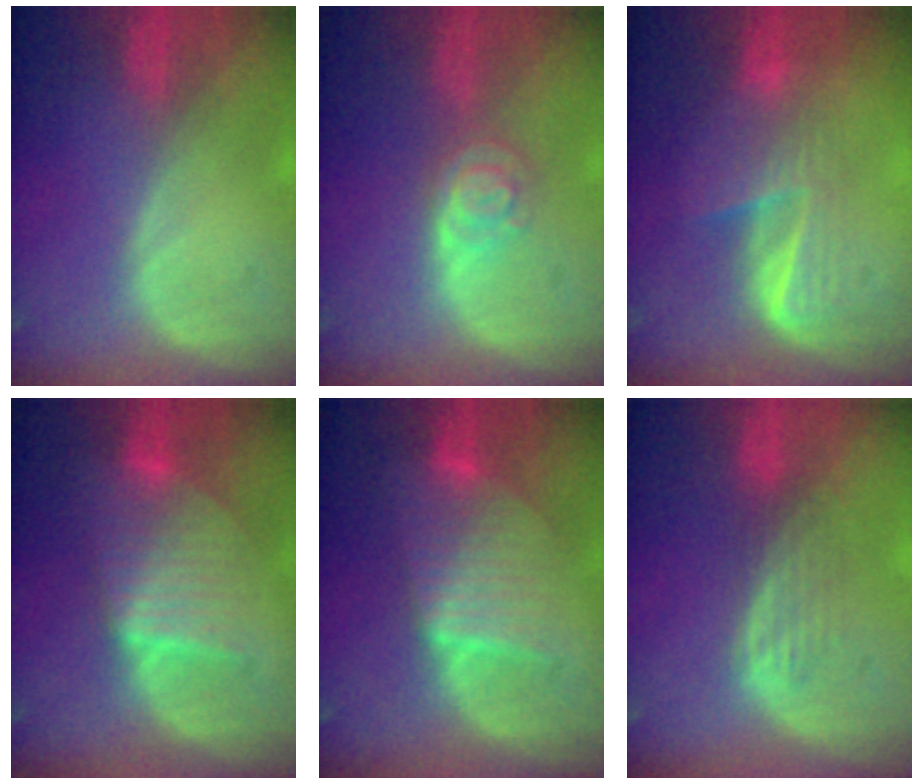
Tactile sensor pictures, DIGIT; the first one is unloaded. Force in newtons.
{"total": 4.6, "press": 4.0, "slide": 2.3}
{"total": 5.9, "press": 5.4, "slide": 2.3}
{"total": 7.4, "press": 7.4, "slide": 0.2}
{"total": 7.6, "press": 7.6, "slide": 0.2}
{"total": 3.8, "press": 3.2, "slide": 1.9}